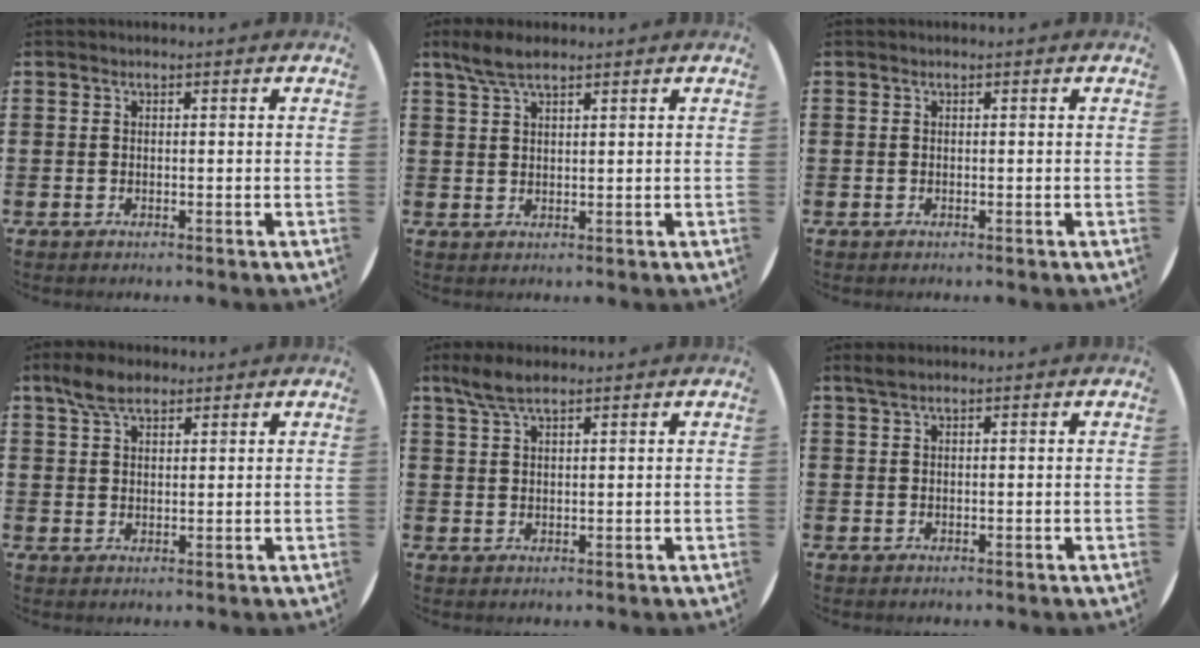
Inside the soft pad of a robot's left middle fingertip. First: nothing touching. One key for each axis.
{"total": 3.8, "fx": 2.8, "fy": 1.0, "fz": 2.3, "tx": -0.050, "ty": 0.004, "tz": 0.052}
{"total": 0.0}
{"total": 4.6, "fx": 3.4, "fy": 2.0, "fz": 2.3, "tx": -0.045, "ty": 0.001, "tz": 0.063}
{"total": 4.0, "fx": 2.9, "fy": 1.0, "fz": 2.5, "tx": -0.054, "ty": 0.004, "tz": 0.053}
{"total": 1.1, "fx": 0.8, "fy": 0.1, "fz": 0.7, "tx": -0.016, "ty": 0.002, "tz": 0.015}